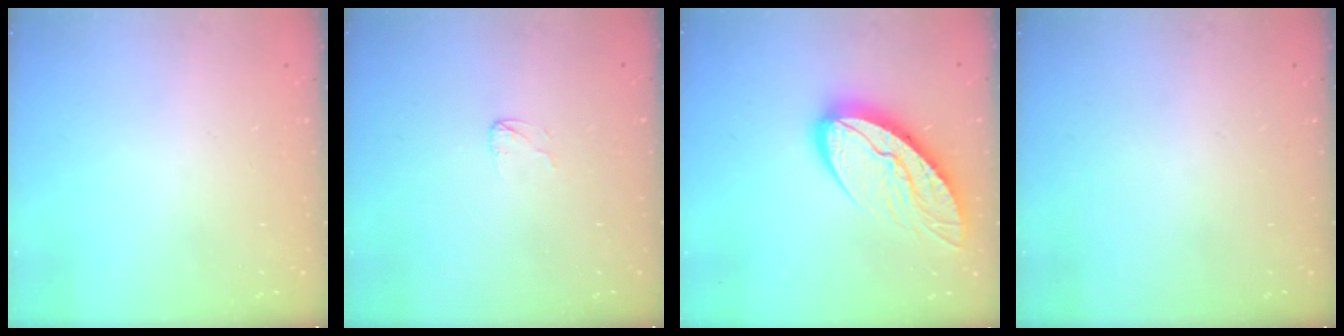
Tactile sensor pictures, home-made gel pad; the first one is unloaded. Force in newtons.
{"total": 2.6, "press": 2.6, "slide": 0.2}
{"total": 13.5, "press": 13.5, "slide": 1.1}
{"total": 0.0}